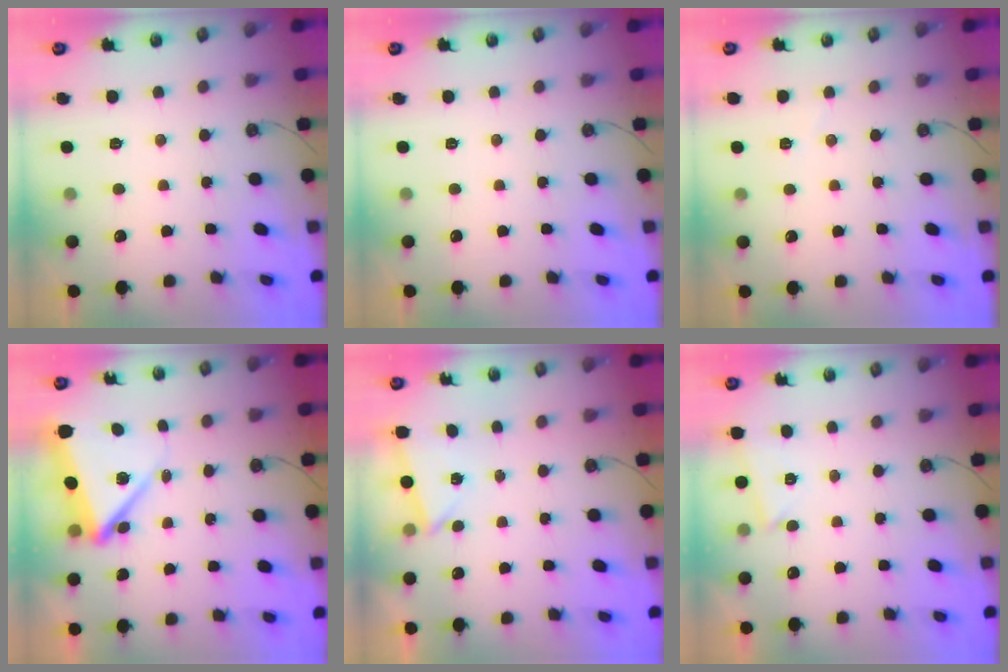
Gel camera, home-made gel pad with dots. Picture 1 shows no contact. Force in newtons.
{"total": 0.0}
{"total": 2.6, "press": 2.5, "slide": 0.8}
{"total": 9.3, "press": 9.1, "slide": 1.7}
{"total": 2.5, "press": 0.6, "slide": 2.4}
{"total": 1.6, "press": 1.6, "slide": 0.3}